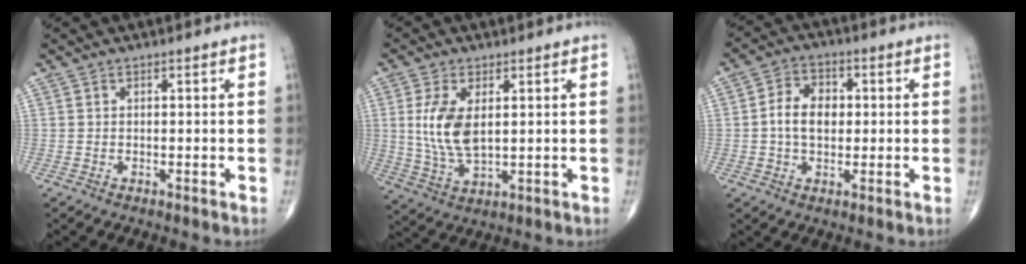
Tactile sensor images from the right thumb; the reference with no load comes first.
{"total": 9.6, "force": [1.7, 4.9, 8.1], "torque": [-0.164, -0.013, 0.044]}
{"total": 7.6, "force": [0.2, 5.4, 5.4], "torque": [-0.081, 0.016, -0.001]}